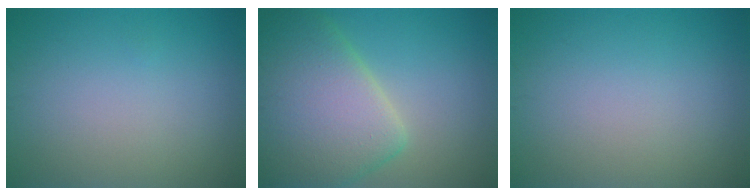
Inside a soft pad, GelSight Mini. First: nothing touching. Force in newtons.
{"total": 9.6, "press": 9.6, "slide": 0.5}
{"total": 0.0}